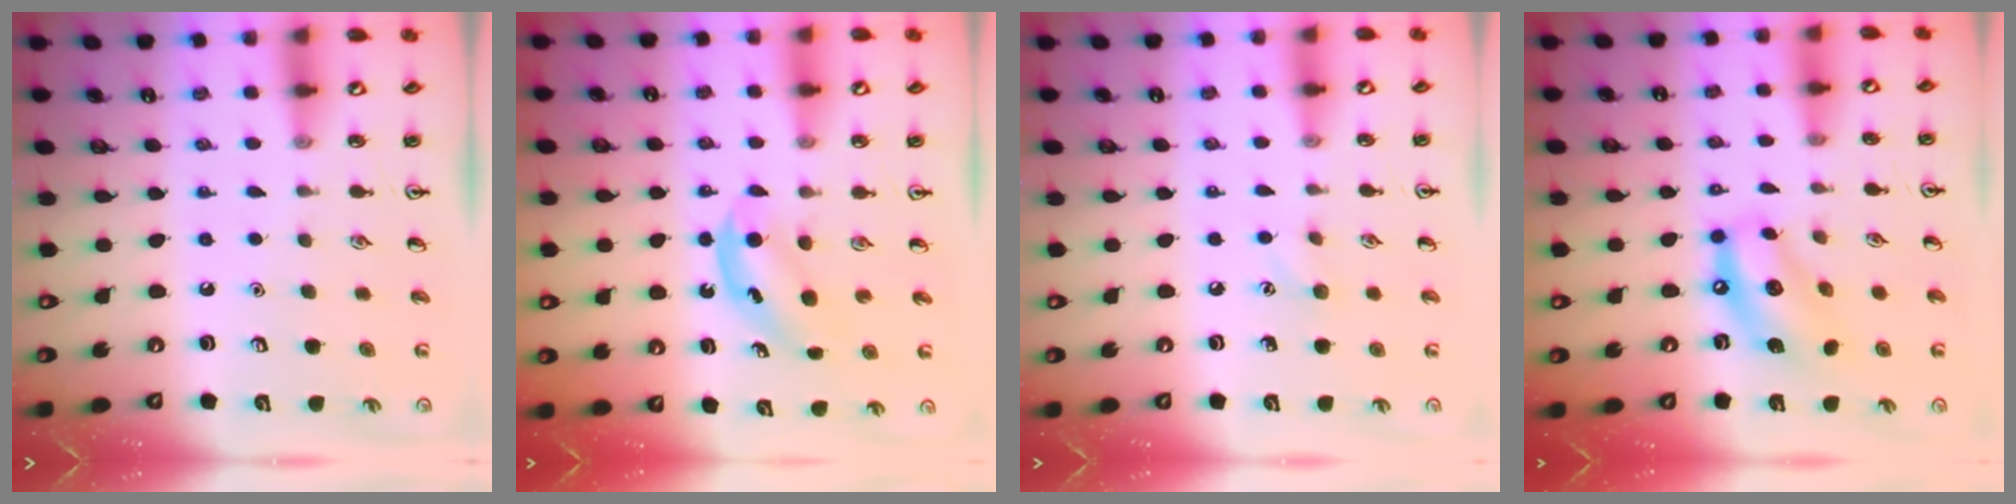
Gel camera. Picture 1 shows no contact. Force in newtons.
{"total": 4.7, "press": 4.6, "slide": 1.2}
{"total": 4.6, "press": 4.4, "slide": 1.4}
{"total": 11.7, "press": 11.2, "slide": 3.5}